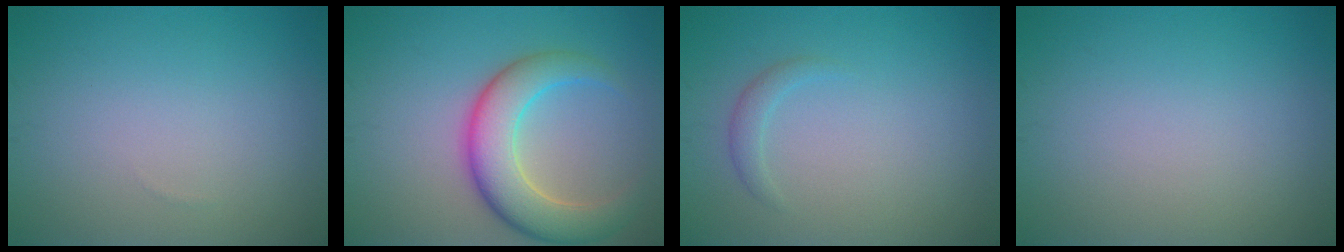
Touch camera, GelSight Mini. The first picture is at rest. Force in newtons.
{"total": 6.6, "press": 6.6, "slide": 0.2}
{"total": 1.2, "press": 1.2, "slide": 0.0}
{"total": 0.0}